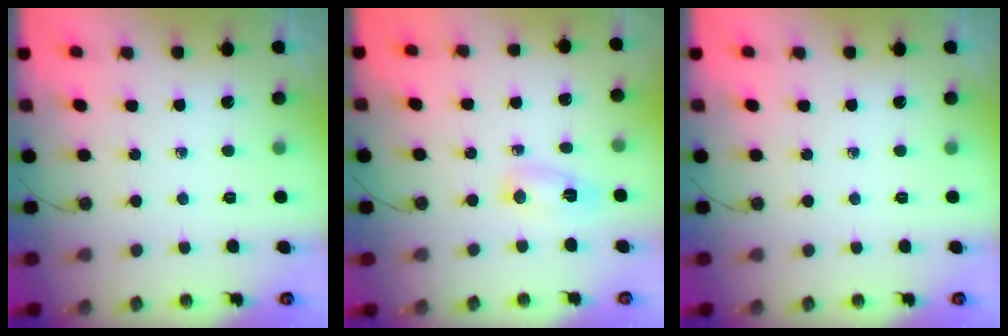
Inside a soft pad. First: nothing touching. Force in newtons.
{"total": 4.0, "press": 3.7, "slide": 1.4}
{"total": 0.0}